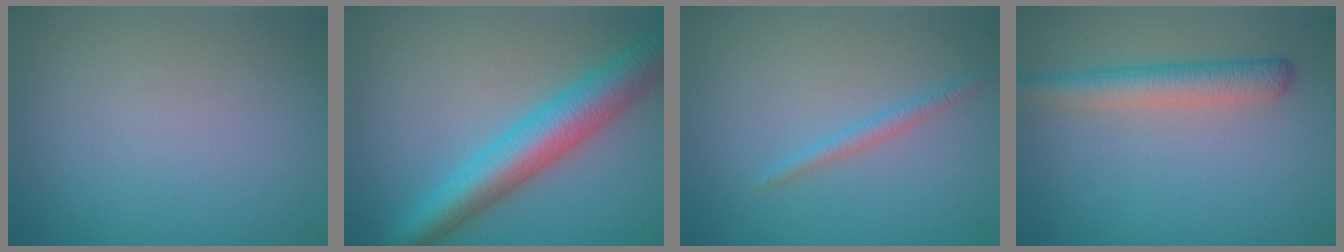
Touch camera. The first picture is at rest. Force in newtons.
{"total": 6.8, "press": 6.8, "slide": 0.3}
{"total": 1.4, "press": 1.4, "slide": 0.1}
{"total": 3.4, "press": 3.4, "slide": 0.1}